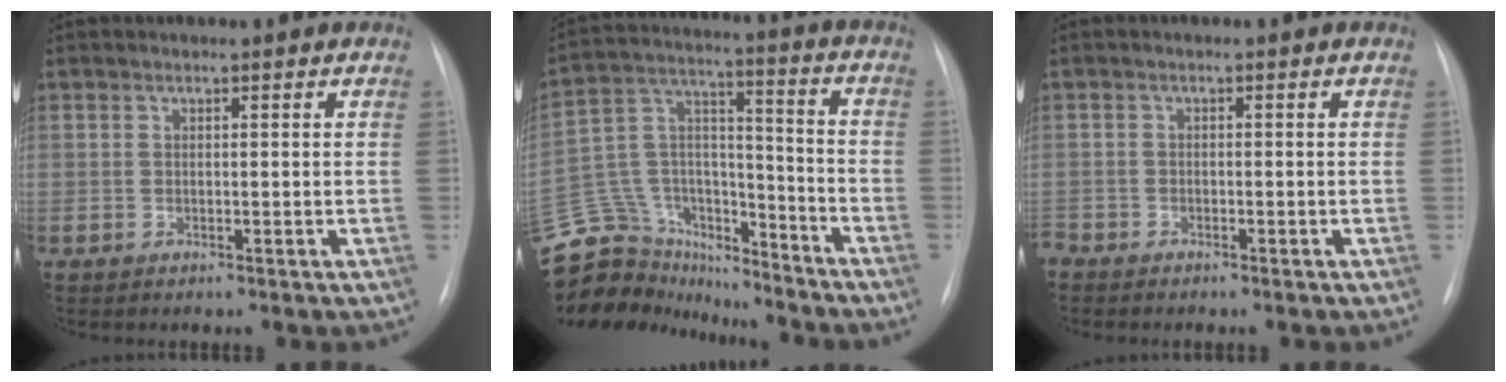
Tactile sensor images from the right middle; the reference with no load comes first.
{"total": 20.5, "force": [-18.2, 7.9, 5.2], "torque": [-0.119, 0.057, -0.296]}
{"total": 2.0, "force": [-1.9, 0.7, 0.4], "torque": [-0.007, -0.001, -0.030]}